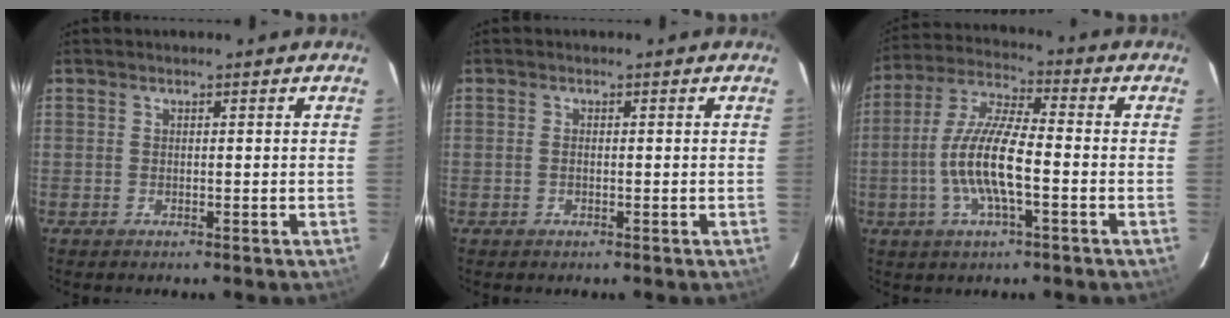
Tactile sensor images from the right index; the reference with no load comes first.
{"total": 0.6, "force": [-0.2, 0.3, 0.5], "torque": [-0.012, 0.001, -0.004]}
{"total": 12.3, "force": [-3.0, 2.8, 11.7], "torque": [-0.241, 0.000, -0.059]}